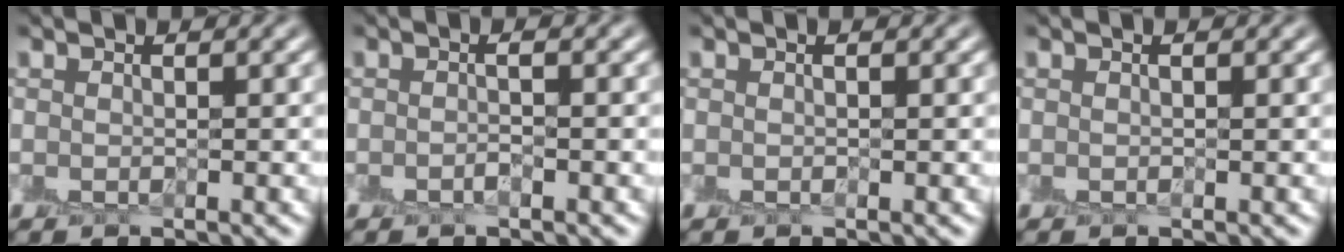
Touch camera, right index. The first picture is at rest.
{"total": 0.6, "force": [-0.3, -0.1, 0.5], "torque": [-0.012, 0.001, -0.008]}
{"total": 0.0}
{"total": 0.0}